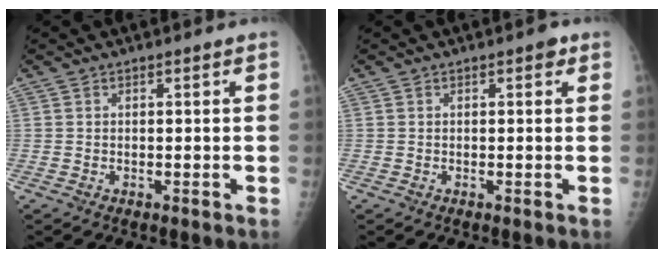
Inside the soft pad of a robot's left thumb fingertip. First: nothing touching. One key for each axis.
{"total": 1.3, "fx": 0.6, "fy": 0.7, "fz": 0.9, "tx": -0.004, "ty": 0.001, "tz": 0.004}